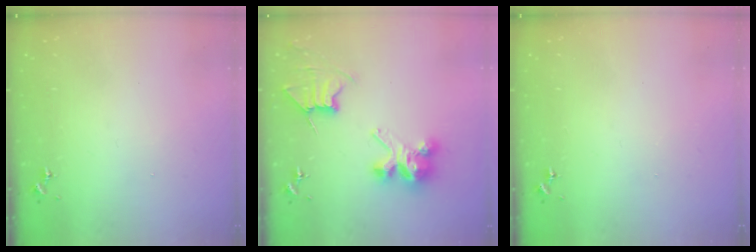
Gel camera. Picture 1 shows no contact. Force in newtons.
{"total": 9.4, "press": 9.4, "slide": 0.7}
{"total": 1.3, "press": 0.9, "slide": 0.9}